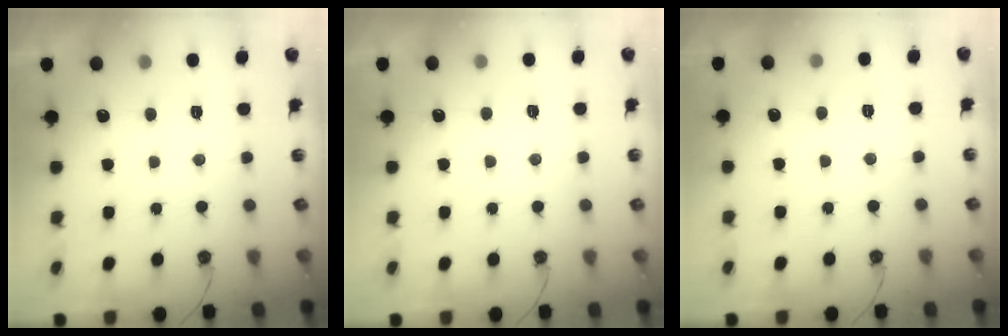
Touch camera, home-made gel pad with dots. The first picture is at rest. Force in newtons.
{"total": 5.9, "press": 5.9, "slide": 0.6}
{"total": 3.8, "press": 3.8, "slide": 0.7}